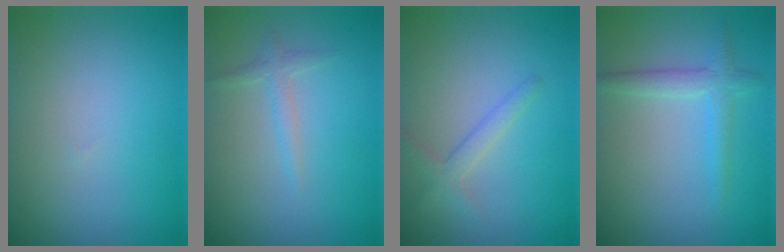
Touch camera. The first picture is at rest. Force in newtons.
{"total": 1.3, "press": 1.3, "slide": 0.0}
{"total": 1.7, "press": 1.7, "slide": 0.2}
{"total": 2.2, "press": 2.2, "slide": 0.1}